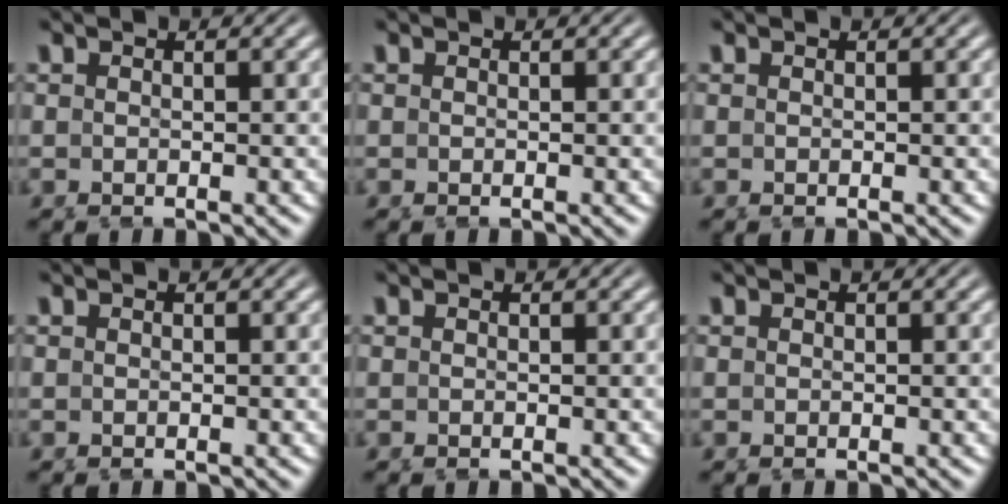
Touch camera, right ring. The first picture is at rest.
{"total": 0.0}
{"total": 0.0}
{"total": 0.0}
{"total": 0.0}
{"total": 0.0}